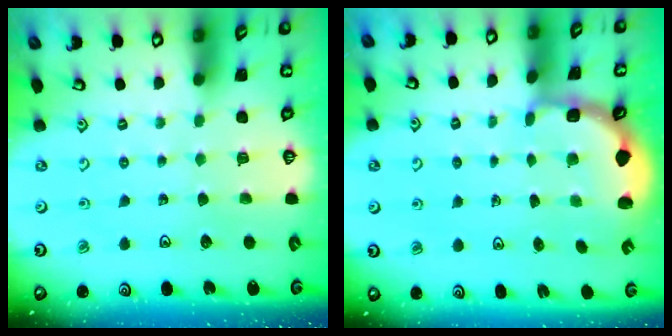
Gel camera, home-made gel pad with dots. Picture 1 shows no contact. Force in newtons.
{"total": 2.3, "press": 1.7, "slide": 1.6}